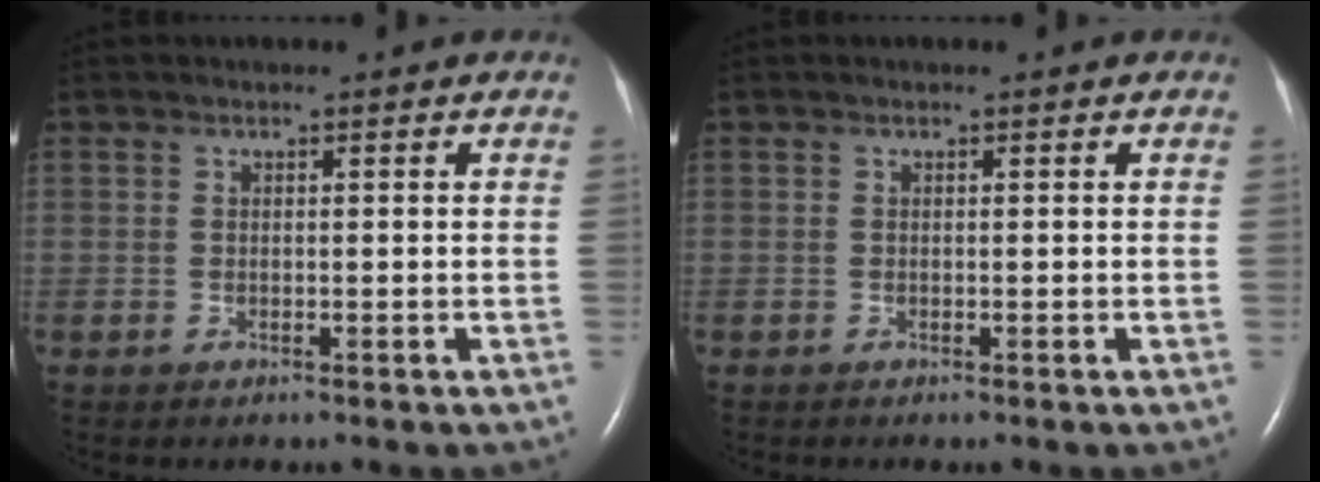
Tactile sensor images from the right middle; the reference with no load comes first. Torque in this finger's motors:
{"motor_torque": [0.00, 0.00, 0.00, 0.00]}